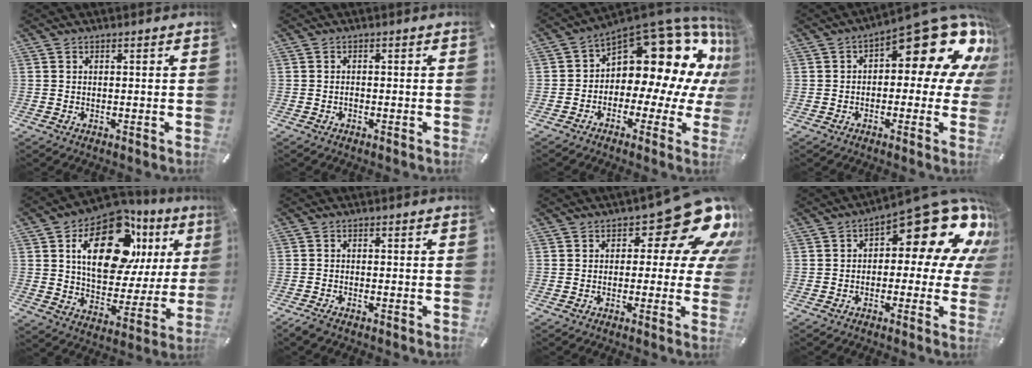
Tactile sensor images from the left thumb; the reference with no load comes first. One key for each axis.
{"total": 0.9, "fx": -0.5, "fy": 0.4, "fz": 0.5, "tx": -0.011, "ty": 0.000, "tz": -0.011}
{"total": 18.4, "fx": 8.2, "fy": 10.3, "fz": 12.8, "tx": -0.172, "ty": -0.076, "tz": 0.137}
{"total": 17.0, "fx": 8.9, "fy": 6.9, "fz": 12.8, "tx": -0.165, "ty": -0.073, "tz": 0.143}
{"total": 20.0, "fx": 9.2, "fy": 11.6, "fz": 13.4, "tx": -0.209, "ty": -0.033, "tz": 0.158}
{"total": 1.5, "fx": -1.2, "fy": 0.3, "fz": 0.8, "tx": -0.012, "ty": 0.001, "tz": -0.022}
{"total": 16.9, "fx": 7.8, "fy": 7.8, "fz": 12.8, "tx": -0.150, "ty": -0.059, "tz": 0.128}
{"total": 18.9, "fx": 9.6, "fy": 8.1, "fz": 14.1, "tx": -0.184, "ty": -0.073, "tz": 0.156}